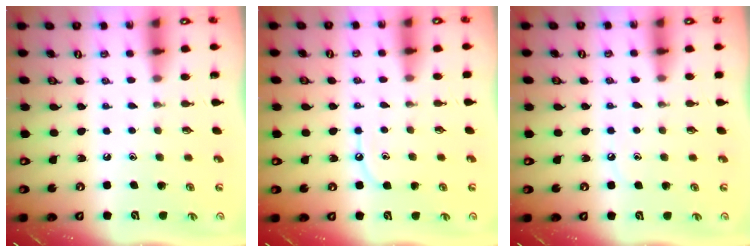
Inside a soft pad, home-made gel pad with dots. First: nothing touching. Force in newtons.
{"total": 5.4, "press": 5.4, "slide": 0.6}
{"total": 4.7, "press": 4.7, "slide": 0.6}